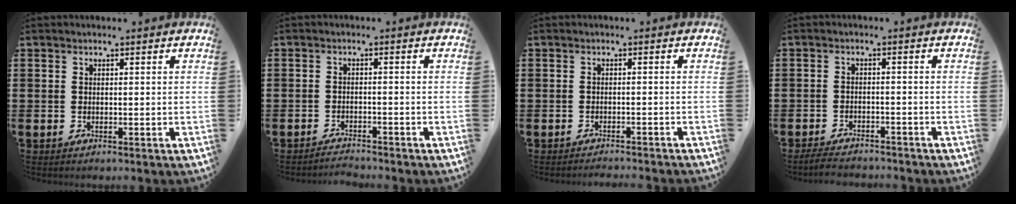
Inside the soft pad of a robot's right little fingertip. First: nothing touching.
{"total": 1.6, "force": [-1.6, -0.1, -0.1], "torque": [-0.002, 0.005, -0.033]}
{"total": 1.0, "force": [-1.0, -0.2, 0.0], "torque": [0.000, 0.001, -0.021]}
{"total": 2.3, "force": [-2.2, 0.2, 0.3], "torque": [-0.009, 0.005, -0.047]}